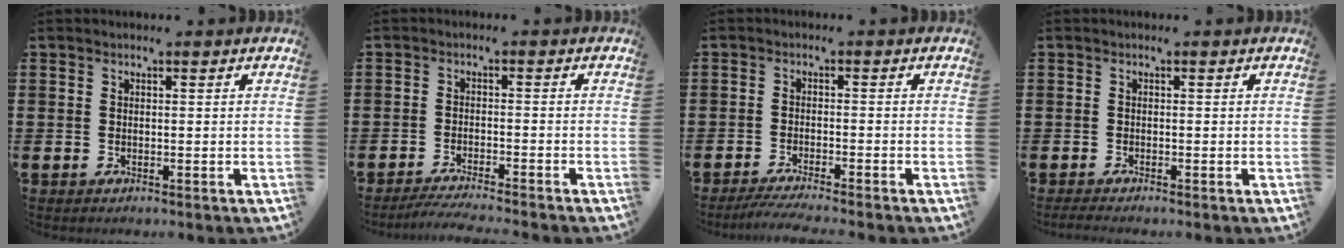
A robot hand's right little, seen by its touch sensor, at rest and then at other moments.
{"total": 2.5, "force": [-2.2, -0.3, 1.1], "torque": [-0.015, 0.001, -0.042]}
{"total": 2.4, "force": [-2.0, -0.2, 1.3], "torque": [-0.019, 0.000, -0.036]}
{"total": 0.8, "force": [-0.6, 0.0, 0.5], "torque": [-0.008, -0.001, -0.011]}